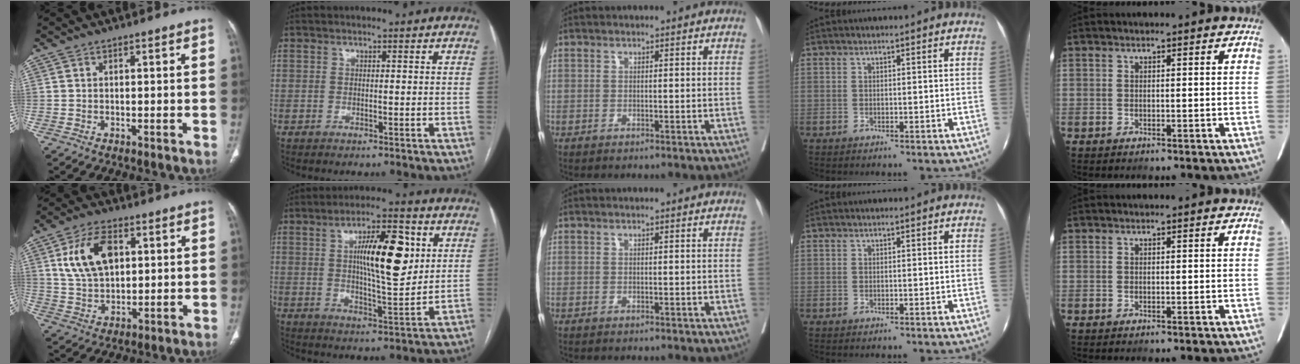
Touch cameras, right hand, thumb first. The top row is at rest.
{"thumb": {"total": 11.8, "force": [3.6, 7.2, 8.6], "torque": [-0.147, -0.004, 0.071]}, "index": {"total": 12.9, "force": [3.2, 3.2, 12.1], "torque": [-0.199, 0.008, 0.051]}}